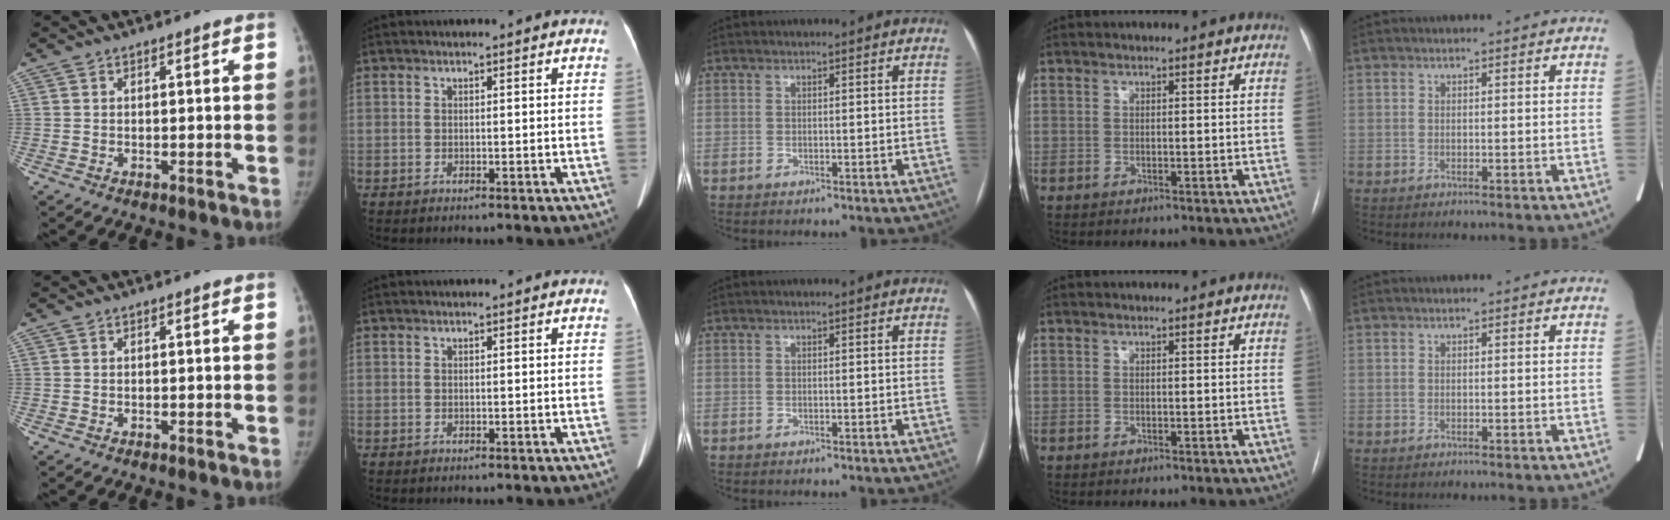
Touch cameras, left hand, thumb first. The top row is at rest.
{}